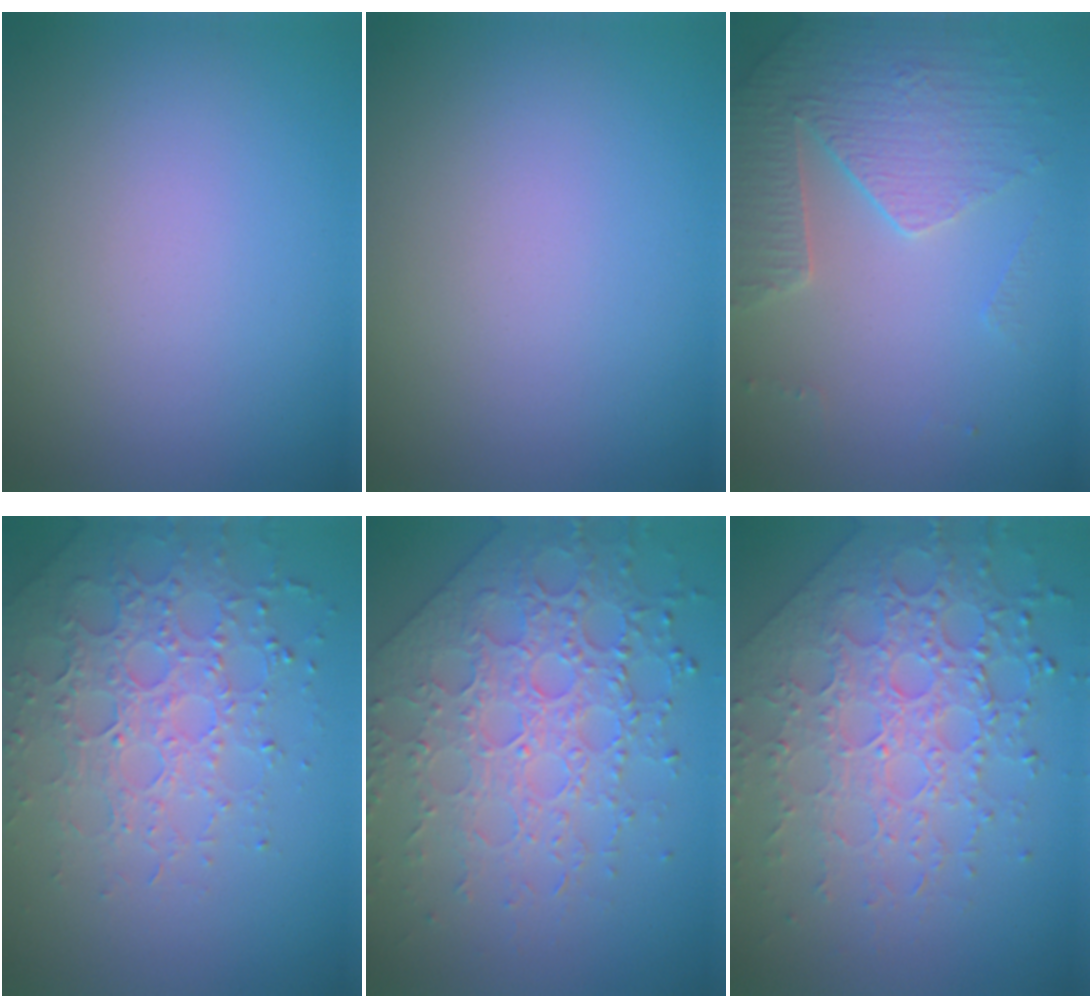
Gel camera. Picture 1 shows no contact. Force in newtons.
{"total": 0.0}
{"total": 3.7, "press": 3.6, "slide": 0.9}
{"total": 3.9, "press": 3.9, "slide": 0.6}
{"total": 7.0, "press": 5.5, "slide": 4.3}
{"total": 7.7, "press": 5.4, "slide": 5.5}